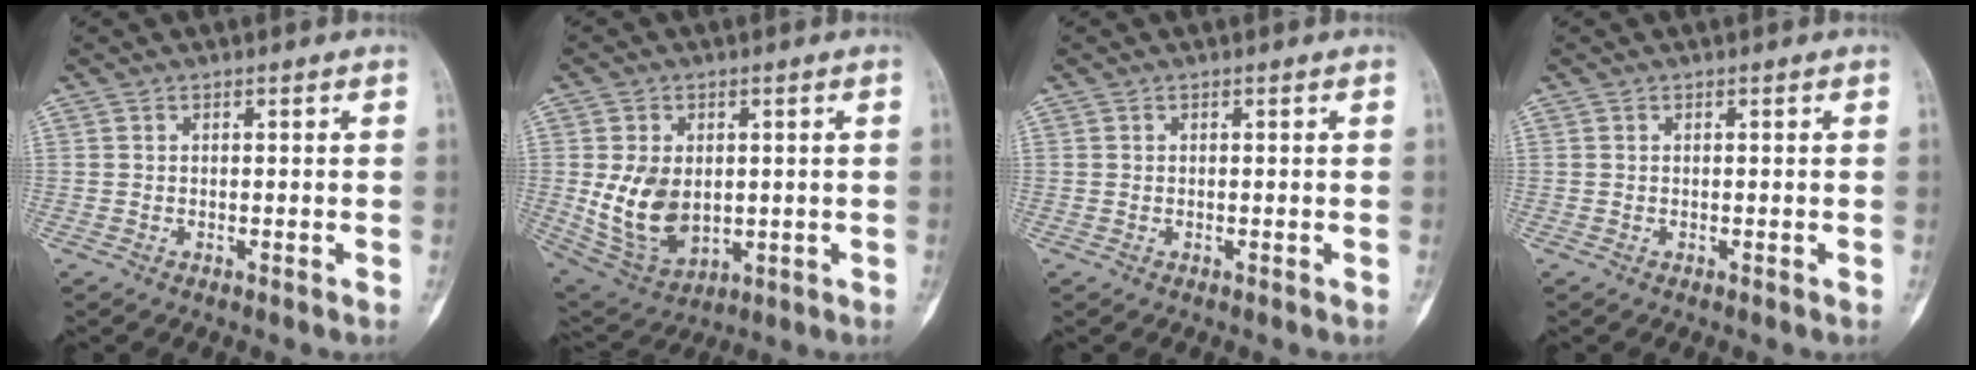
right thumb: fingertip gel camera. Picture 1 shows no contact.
{"total": 12.0, "force": [0.4, 8.2, 8.7], "torque": [-0.140, -0.010, 0.032]}
{"total": 0.0}
{"total": 0.0}